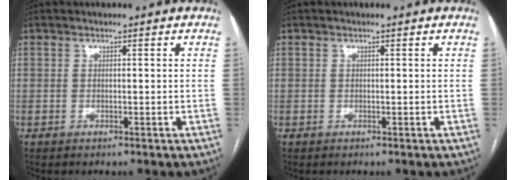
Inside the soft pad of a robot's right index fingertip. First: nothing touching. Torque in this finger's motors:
{"motor_torque": [0.00, 0.00, -0.01, 0.00]}